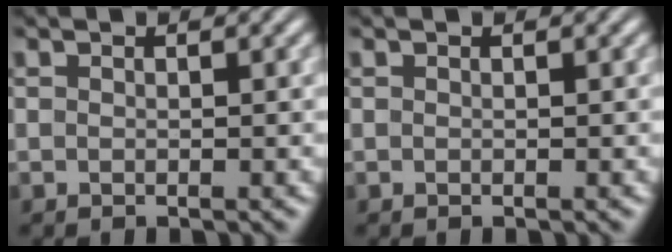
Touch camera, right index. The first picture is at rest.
{"total": 0.0}